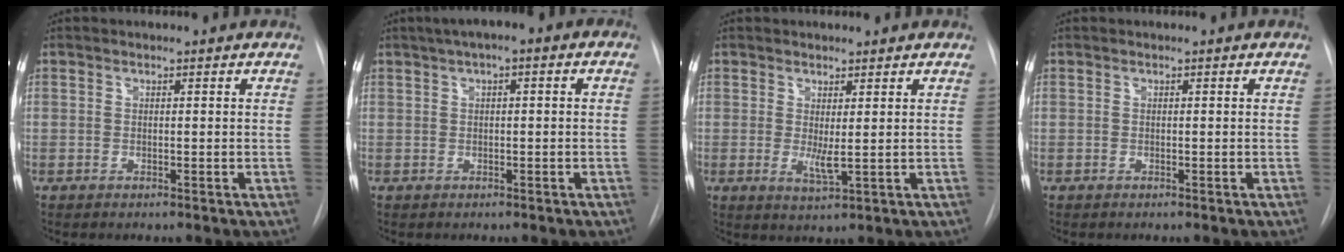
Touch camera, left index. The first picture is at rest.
{"total": 4.7, "force": [1.9, 1.4, 4.1], "torque": [-0.064, 0.026, 0.020]}
{"total": 2.6, "force": [0.4, 0.5, 2.6], "torque": [-0.049, -0.010, 0.015]}
{"total": 0.0}